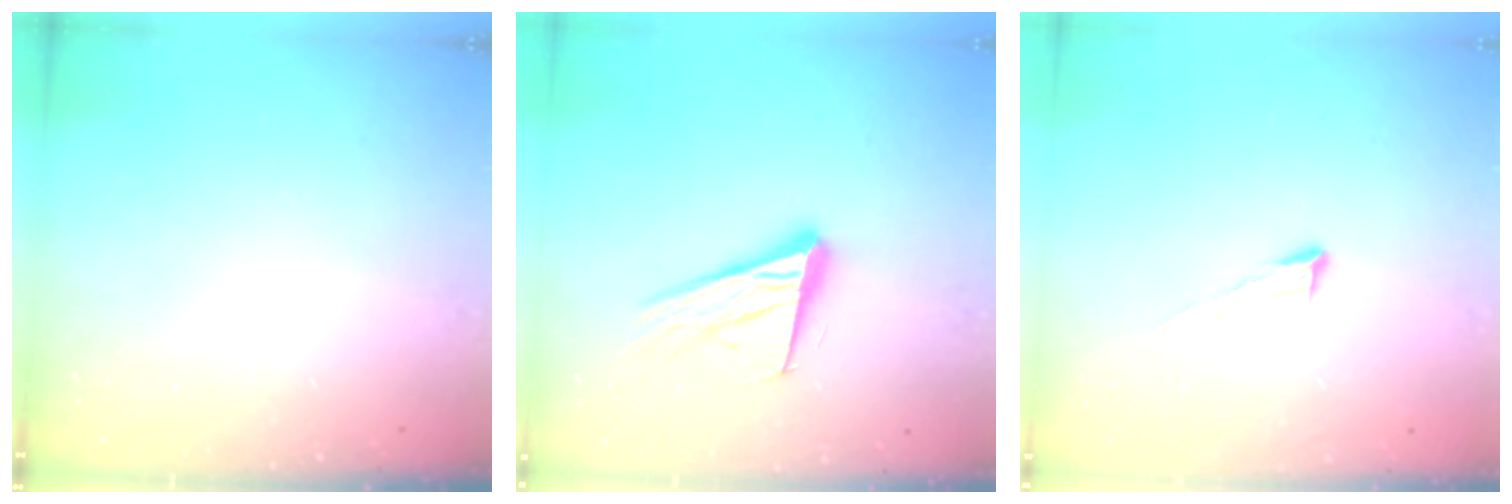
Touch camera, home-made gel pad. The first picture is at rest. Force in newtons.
{"total": 18.0, "press": 17.5, "slide": 3.9}
{"total": 6.4, "press": 6.4, "slide": 0.4}